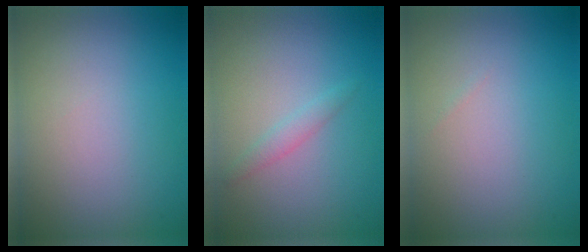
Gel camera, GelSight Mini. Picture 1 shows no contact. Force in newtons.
{"total": 1.2, "press": 1.2, "slide": 0.0}
{"total": 0.0}